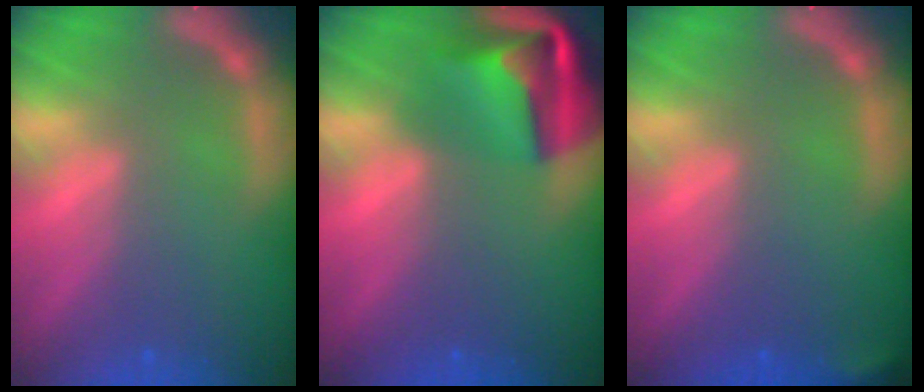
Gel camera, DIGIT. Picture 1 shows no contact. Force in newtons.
{"total": 8.9}
{"total": 1.4}